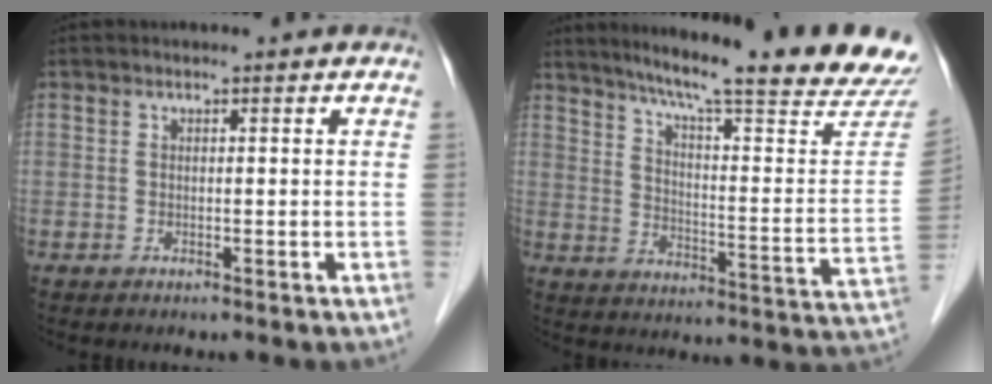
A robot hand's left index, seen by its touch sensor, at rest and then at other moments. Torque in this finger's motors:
{"motor_torque": [0.08, -0.19, 0.43, 0.10]}